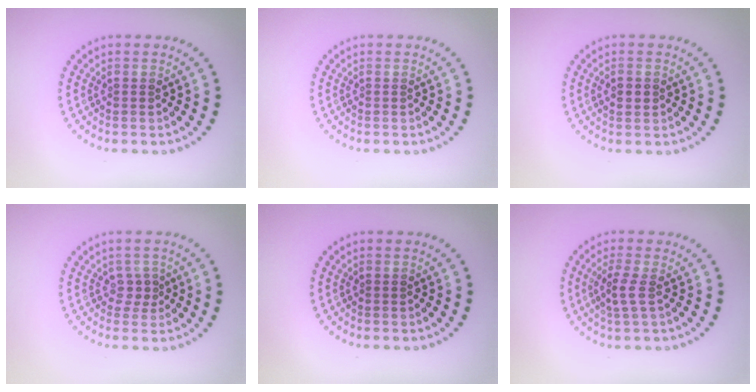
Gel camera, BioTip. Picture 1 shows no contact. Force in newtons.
{"total": 0.0}
{"total": 1.2, "press": 1.2, "slide": 0.1}
{"total": 1.2, "press": 1.0, "slide": 0.8}
{"total": 0.0}
{"total": 1.8, "press": 1.4, "slide": 1.1}